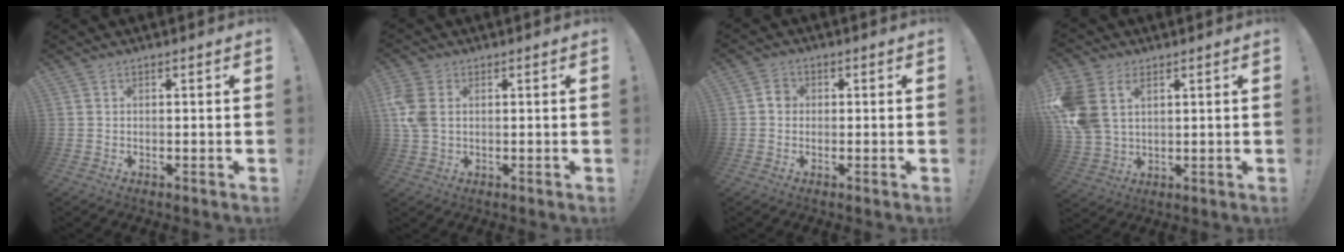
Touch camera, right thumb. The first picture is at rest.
{"total": 6.7, "force": [1.5, 4.8, 4.5], "torque": [-0.106, -0.003, 0.028]}
{"total": 3.1, "force": [-0.3, 2.7, 1.5], "torque": [-0.021, 0.010, -0.007]}
{"total": 10.8, "force": [4.4, 7.5, 6.4], "torque": [-0.141, -0.015, 0.087]}